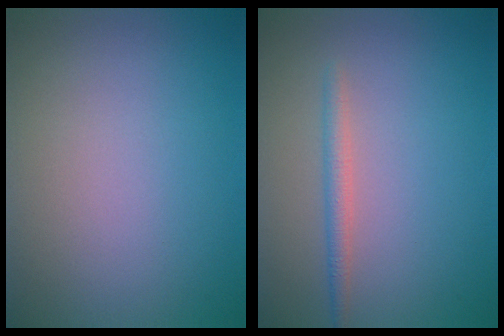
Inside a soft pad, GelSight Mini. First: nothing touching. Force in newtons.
{"total": 1.5, "press": 1.5, "slide": 0.0}